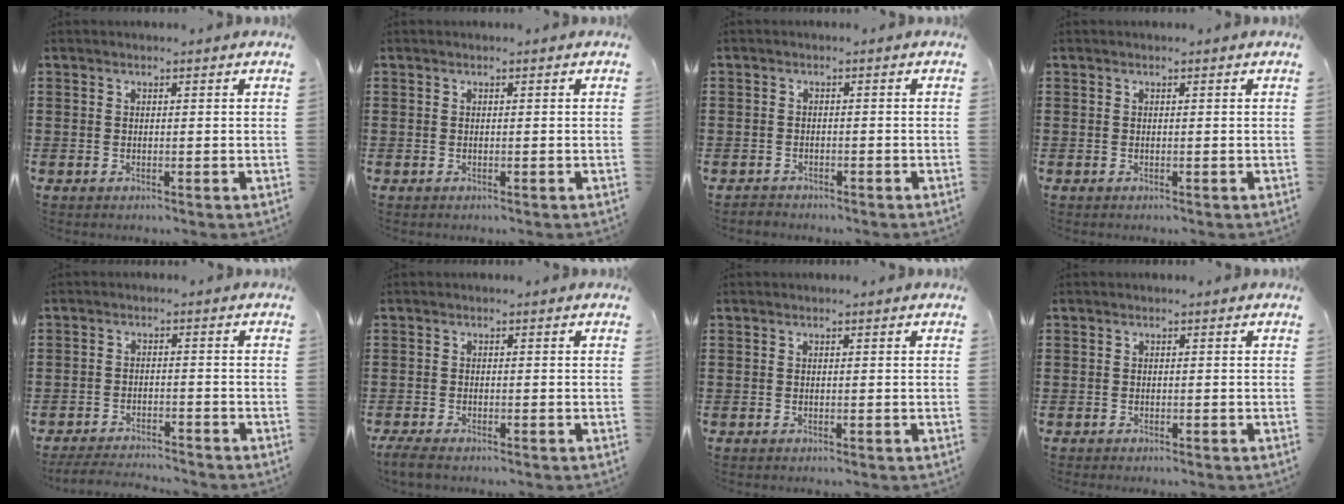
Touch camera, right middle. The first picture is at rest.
{"total": 0.0}
{"total": 1.5, "force": [-1.3, 0.7, -0.3], "torque": [0.001, 0.001, -0.030]}
{"total": 0.0}
{"total": 3.7, "force": [-3.7, 0.4, 0.3], "torque": [-0.014, 0.000, -0.079]}
{"total": 2.0, "force": [-1.7, 0.4, 0.9], "torque": [-0.032, -0.005, -0.037]}
{"total": 0.0}
{"total": 0.7, "force": [-0.6, 0.3, -0.1], "torque": [0.002, 0.002, -0.014]}